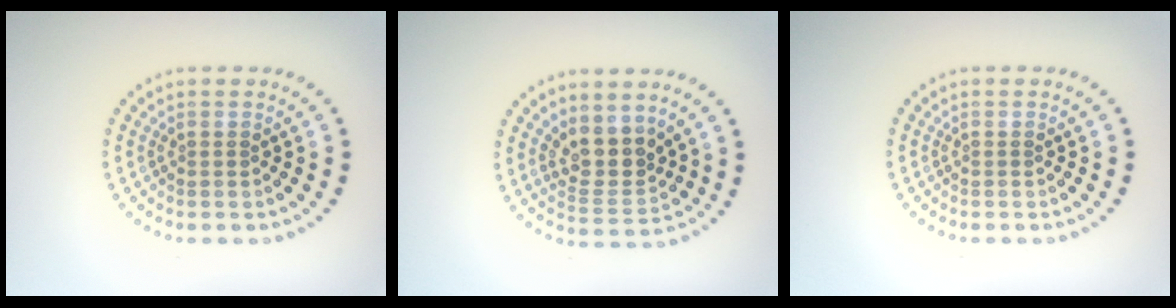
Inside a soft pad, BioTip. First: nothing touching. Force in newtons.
{"total": 3.5, "press": 3.0, "slide": 1.8}
{"total": 0.0}